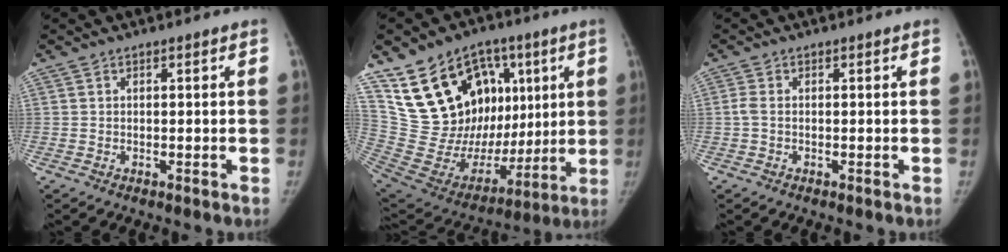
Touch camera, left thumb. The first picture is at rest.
{"total": 26.5, "force": [9.5, 18.2, 16.9], "torque": [-0.234, 0.006, 0.182]}
{"total": 1.5, "force": [-0.2, 0.8, 1.3], "torque": [-0.032, -0.001, -0.008]}